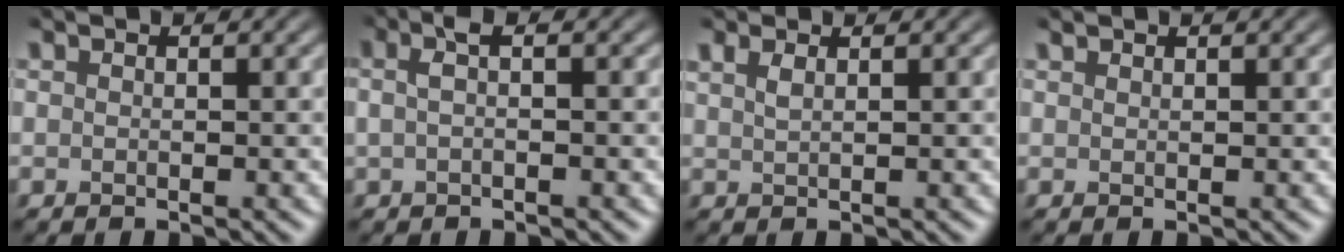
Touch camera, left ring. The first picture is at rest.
{"total": 1.7, "force": [0.2, 0.4, 1.7], "torque": [-0.034, 0.007, 0.001]}
{"total": 1.5, "force": [0.9, 0.6, 1.0], "torque": [-0.016, 0.002, 0.015]}
{"total": 0.7, "force": [0.6, 0.1, 0.1], "torque": [0.000, 0.001, 0.013]}